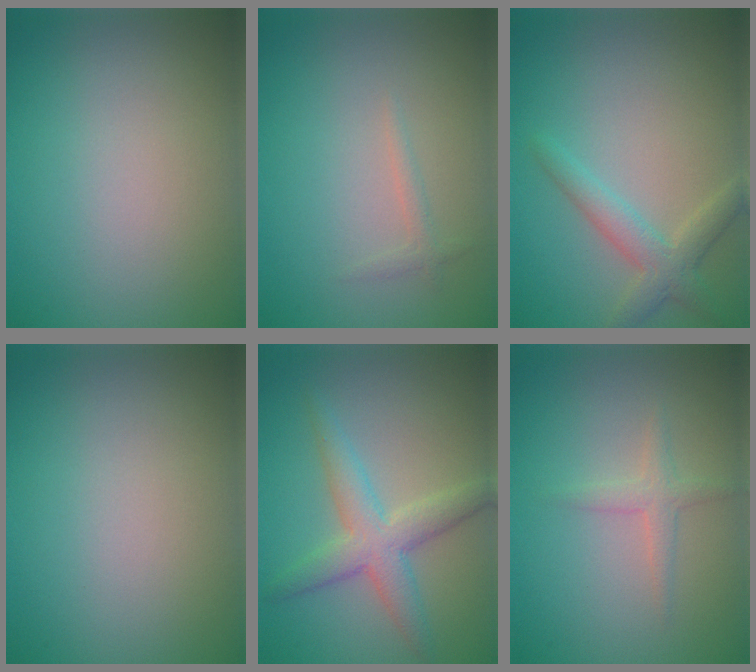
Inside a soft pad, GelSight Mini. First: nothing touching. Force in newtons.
{"total": 0.9, "press": 0.9, "slide": 0.1}
{"total": 3.0, "press": 3.0, "slide": 0.1}
{"total": 0.0}
{"total": 4.3, "press": 4.3, "slide": 0.1}
{"total": 1.5, "press": 1.5, "slide": 0.1}